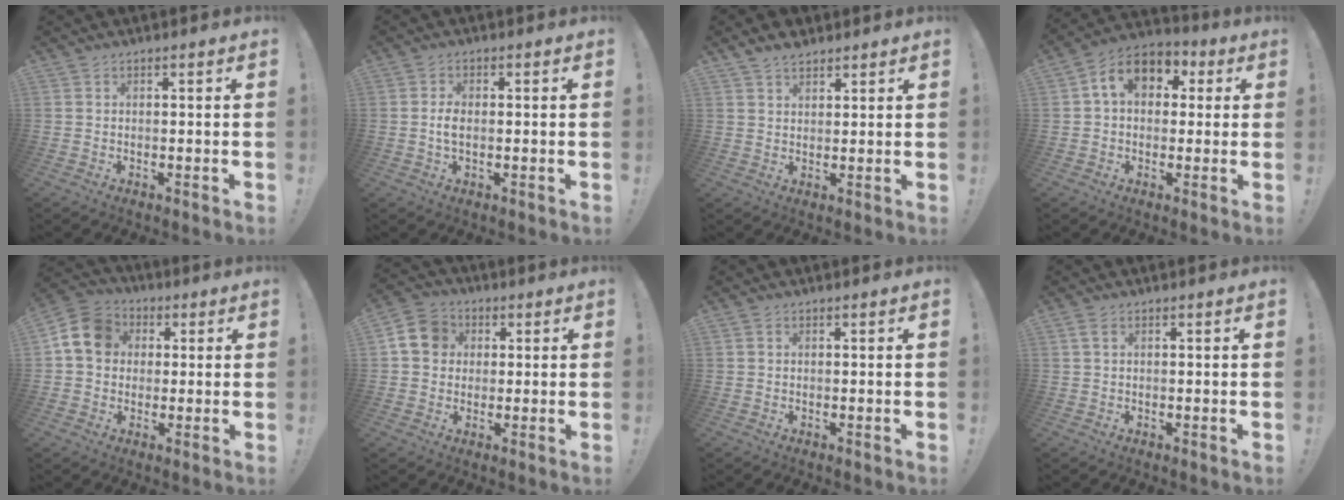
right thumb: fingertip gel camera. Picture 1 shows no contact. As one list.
[{"total": 3.3, "force": [-0.3, 1.7, 2.8], "torque": [-0.058, -0.003, -0.010]}, {"total": 4.3, "force": [3.4, 2.2, 1.4], "torque": [-0.022, -0.018, 0.064]}, {"total": 11.8, "force": [2.9, 8.5, 7.7], "torque": [-0.119, 0.013, 0.060]}, {"total": 12.0, "force": [2.3, 9.9, 6.5], "torque": [-0.095, 0.007, 0.050]}, {"total": 9.6, "force": [1.7, 8.3, 4.5], "torque": [-0.070, 0.008, 0.038]}, {"total": 0.0}, {"total": 2.0, "force": [0.8, 1.2, 1.4], "torque": [-0.021, 0.001, 0.014]}]